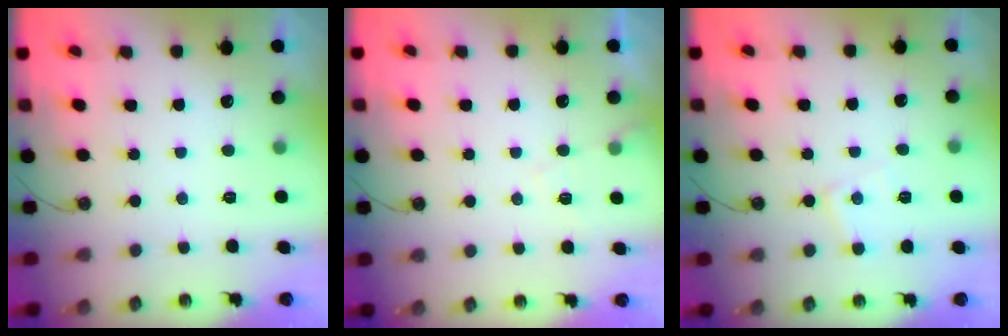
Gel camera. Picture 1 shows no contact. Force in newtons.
{"total": 5.9, "press": 5.8, "slide": 0.8}
{"total": 6.3, "press": 6.3, "slide": 0.3}